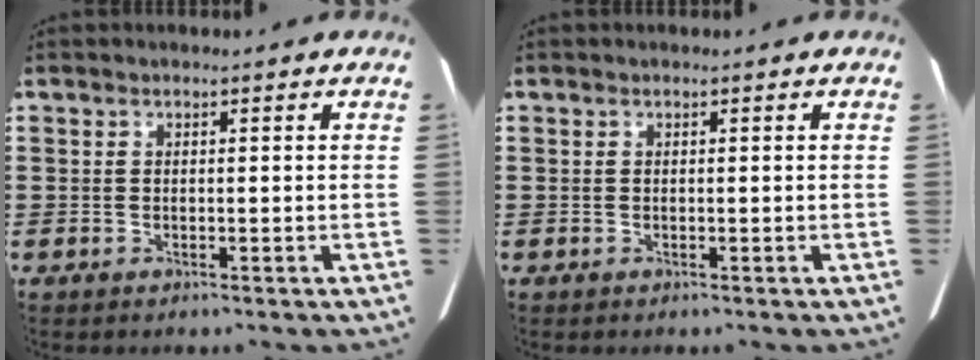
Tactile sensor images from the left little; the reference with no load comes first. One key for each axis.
{"total": 0.0}